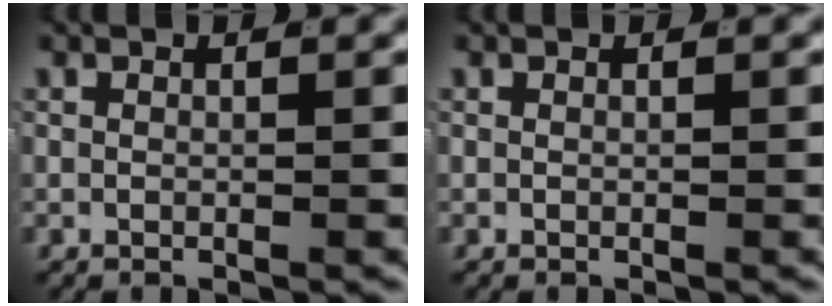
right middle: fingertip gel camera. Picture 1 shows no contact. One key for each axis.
{"total": 0.0}